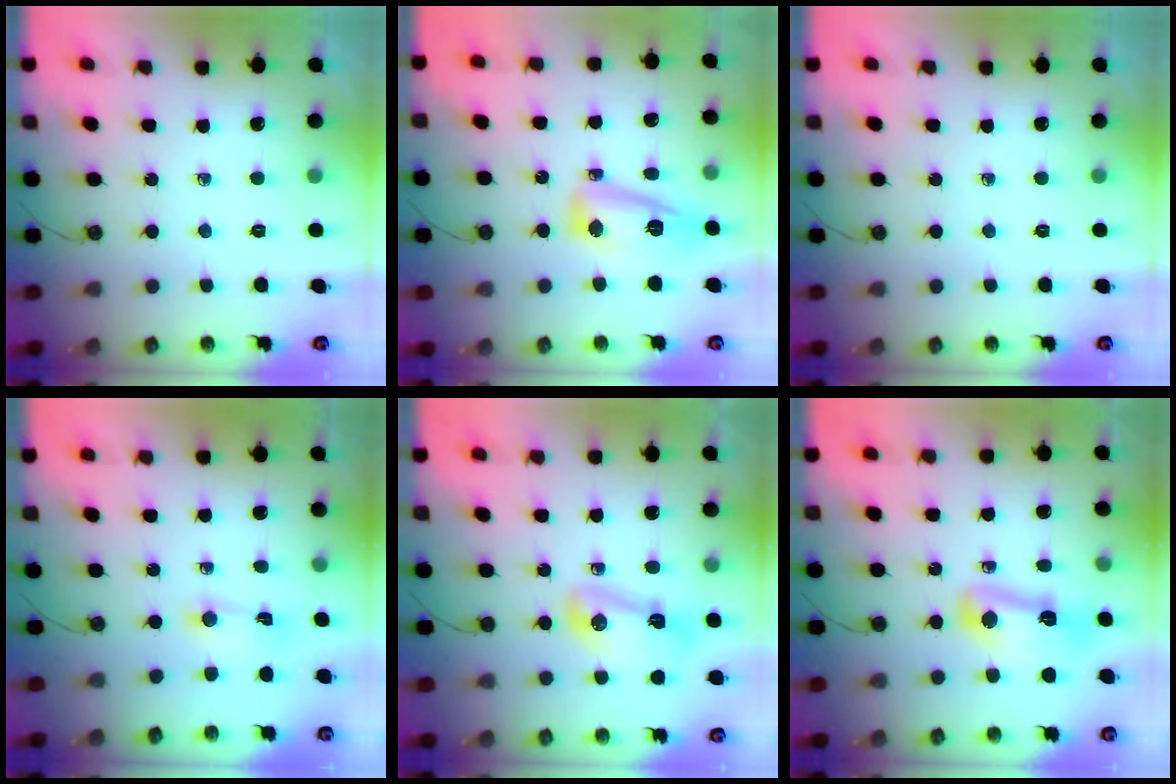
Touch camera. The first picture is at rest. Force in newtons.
{"total": 13.0, "press": 13.0, "slide": 1.1}
{"total": 0.0}
{"total": 1.6, "press": 1.6, "slide": 0.2}
{"total": 7.4, "press": 7.4, "slide": 0.8}
{"total": 11.4, "press": 9.9, "slide": 5.7}